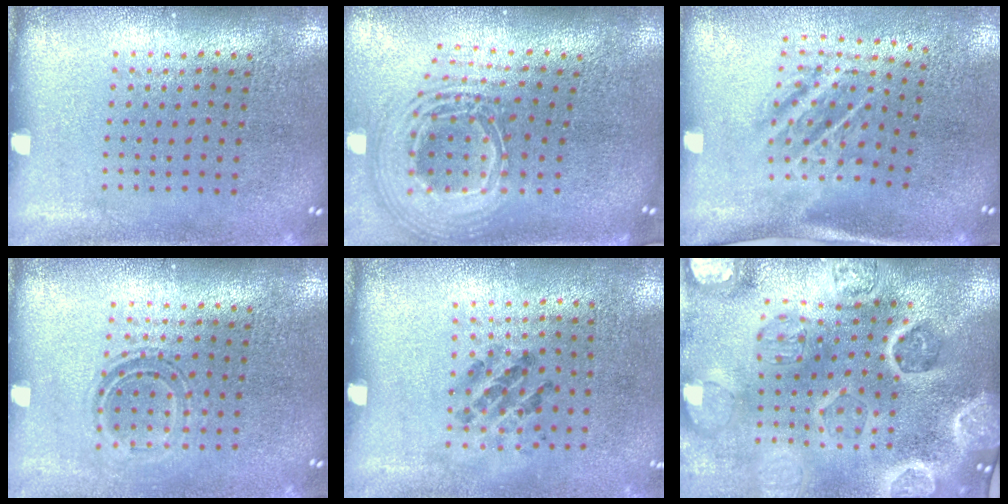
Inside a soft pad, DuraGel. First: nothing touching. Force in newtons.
{"total": 2.7, "press": 1.9, "slide": 2.0}
{"total": 1.8, "press": 1.2, "slide": 1.3}
{"total": 1.2, "press": 0.9, "slide": 0.7}
{"total": 1.3, "press": 0.7, "slide": 1.1}
{"total": 5.4, "press": 4.6, "slide": 2.7}